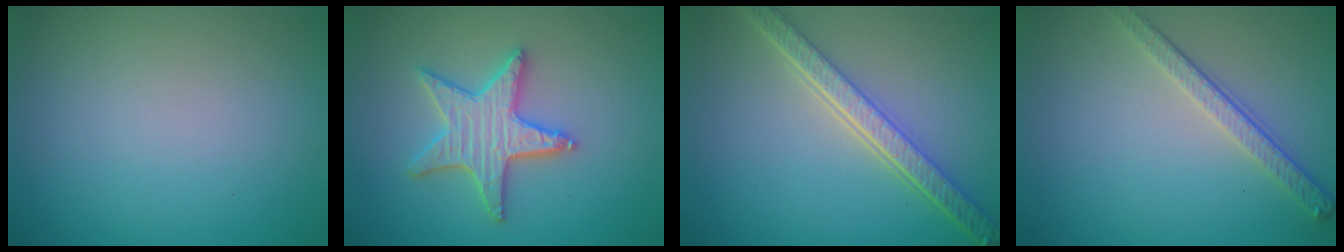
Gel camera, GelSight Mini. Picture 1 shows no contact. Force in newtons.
{"total": 4.2, "press": 4.1, "slide": 0.8}
{"total": 5.7, "press": 4.2, "slide": 3.9}
{"total": 2.9, "press": 2.5, "slide": 1.5}